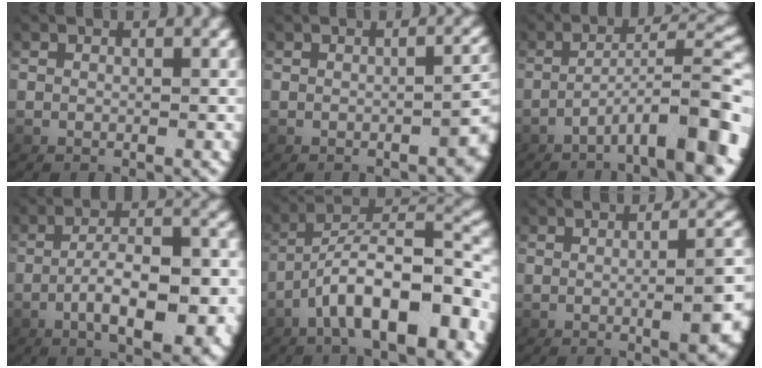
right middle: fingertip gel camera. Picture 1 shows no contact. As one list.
[{"total": 2.3, "force": [-1.0, 0.7, 1.9], "torque": [-0.021, 0.008, -0.018]}, {"total": 6.9, "force": [-3.5, 1.3, 5.8], "torque": [-0.077, 0.015, -0.053]}, {"total": 6.4, "force": [-2.4, 2.0, 5.6], "torque": [-0.083, 0.000, -0.036]}, {"total": 6.5, "force": [-2.1, 2.7, 5.6], "torque": [-0.097, 0.003, -0.028]}, {"total": 5.5, "force": [-1.3, 1.4, 5.1], "torque": [-0.047, 0.009, -0.022]}]